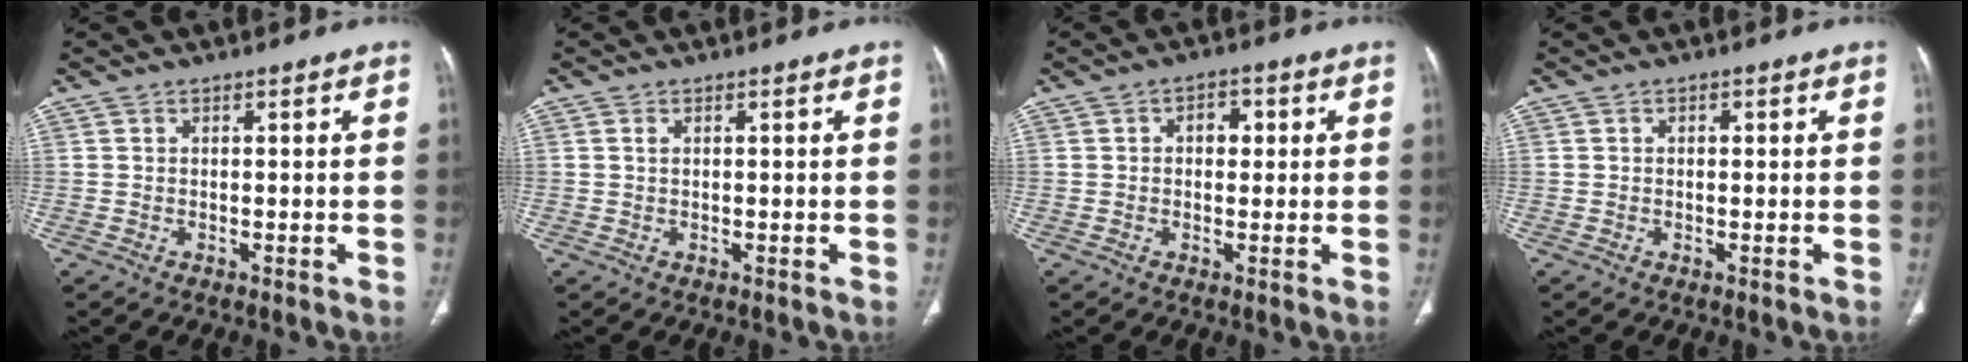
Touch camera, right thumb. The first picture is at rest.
{"total": 0.7, "force": [0.3, 0.3, 0.5], "torque": [-0.013, 0.004, 0.006]}
{"total": 3.5, "force": [0.6, 2.5, 2.4], "torque": [-0.014, 0.003, 0.004]}
{"total": 0.6, "force": [0.1, 0.4, 0.4], "torque": [-0.001, -0.001, 0.000]}